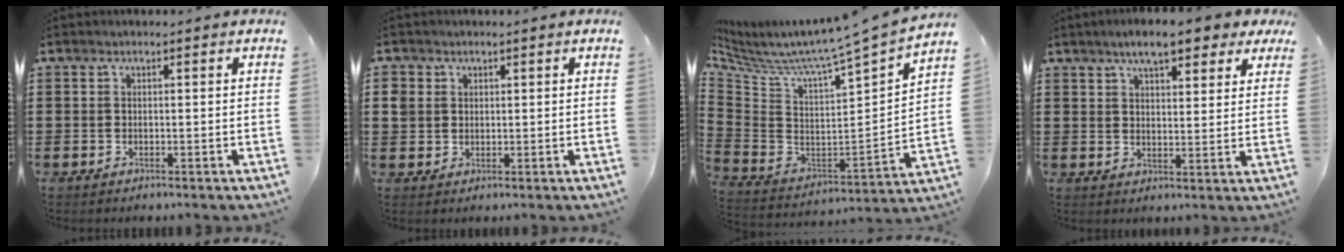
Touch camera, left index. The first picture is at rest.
{"total": 2.2, "force": [0.7, 2.1, 0.1], "torque": [-0.013, 0.010, 0.010]}
{"total": 5.5, "force": [4.6, -0.9, 2.9], "torque": [-0.080, -0.059, 0.063]}
{"total": 7.6, "force": [6.0, 2.0, 4.1], "torque": [-0.080, -0.006, 0.107]}